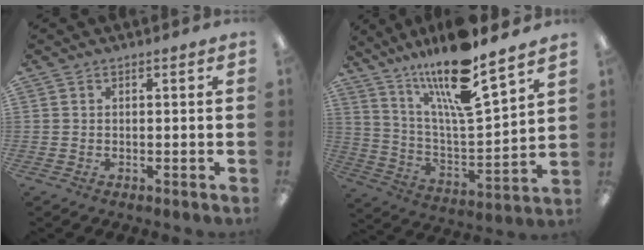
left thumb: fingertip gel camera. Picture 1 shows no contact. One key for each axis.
{"total": 18.4, "fx": 14.6, "fy": 2.6, "fz": 10.8, "tx": -0.208, "ty": -0.091, "tz": 0.244}